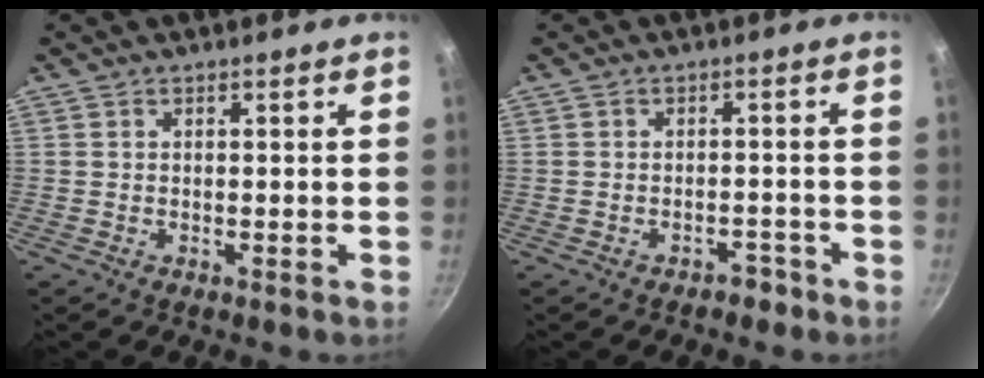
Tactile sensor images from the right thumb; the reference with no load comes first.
{"total": 2.3, "force": [-1.7, 1.3, 0.8], "torque": [0.008, 0.027, -0.012]}